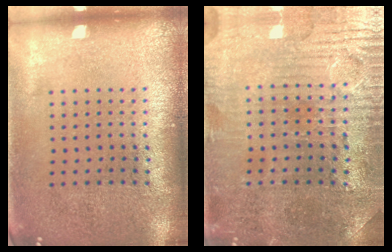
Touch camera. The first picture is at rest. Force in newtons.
{"total": 2.2, "press": 2.2, "slide": 0.5}